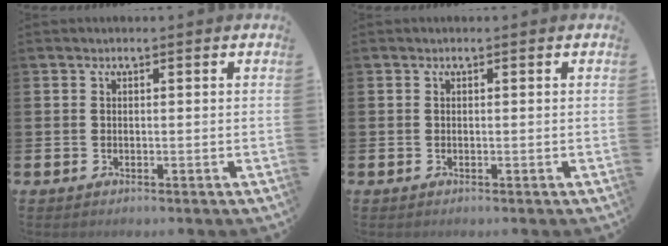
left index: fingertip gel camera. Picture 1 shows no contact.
{"total": 0.0}